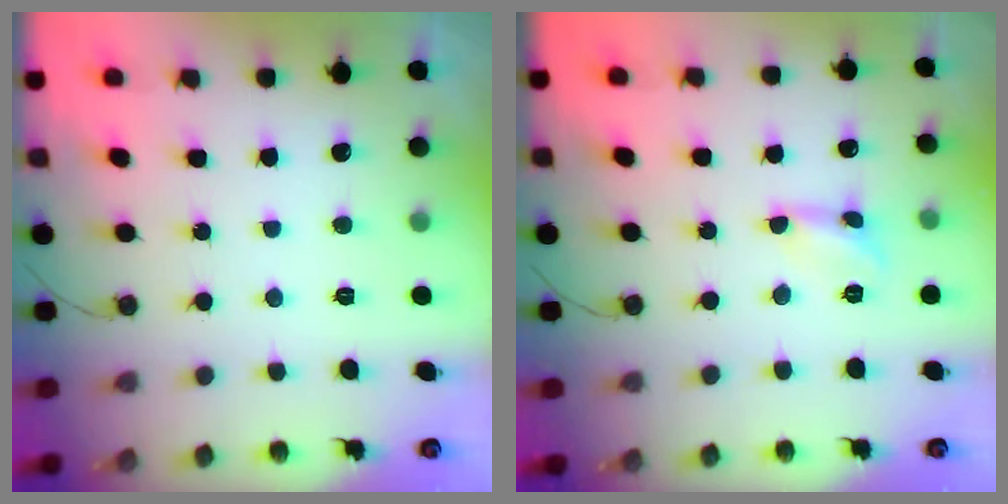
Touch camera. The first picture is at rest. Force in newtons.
{"total": 2.3, "press": 2.3, "slide": 0.2}